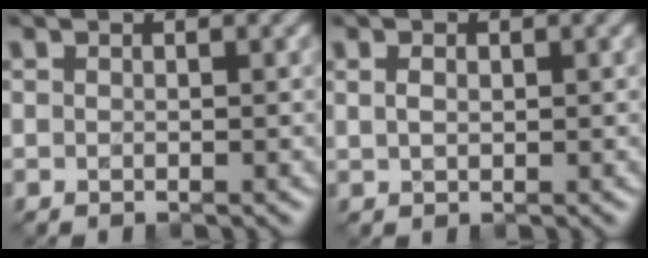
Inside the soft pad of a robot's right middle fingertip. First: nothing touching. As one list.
[{"total": 1.1, "force": [0.3, 0.7, 0.8], "torque": [-0.017, 0.000, 0.008]}]